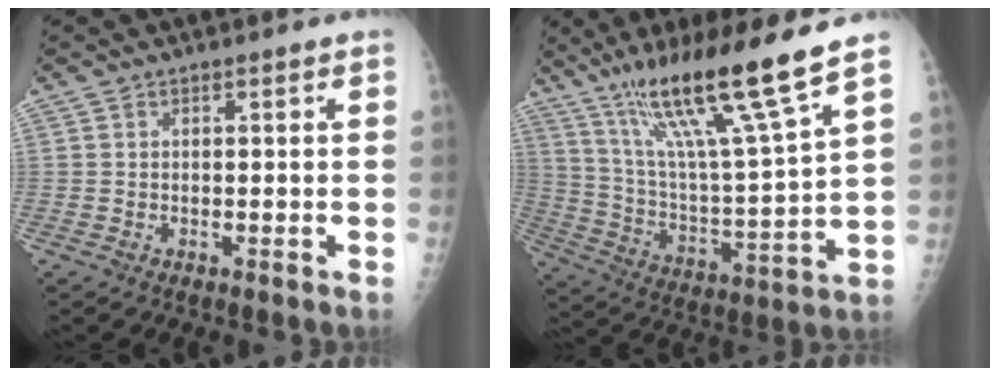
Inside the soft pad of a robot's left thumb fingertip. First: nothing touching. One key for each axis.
{"total": 20.1, "fx": 13.7, "fy": 0.3, "fz": 14.7, "tx": -0.236, "ty": -0.067, "tz": 0.246}